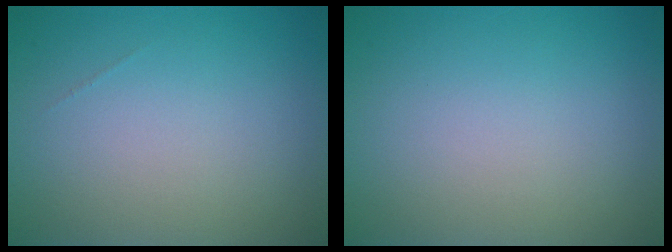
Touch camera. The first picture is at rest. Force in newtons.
{"total": 0.0}